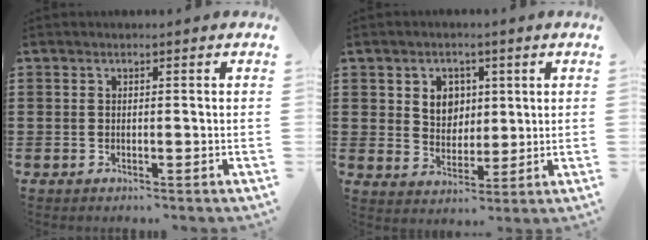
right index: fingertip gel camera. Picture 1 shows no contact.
{"total": 4.9, "force": [1.9, 4.2, 1.8], "torque": [-0.047, 0.011, 0.031]}